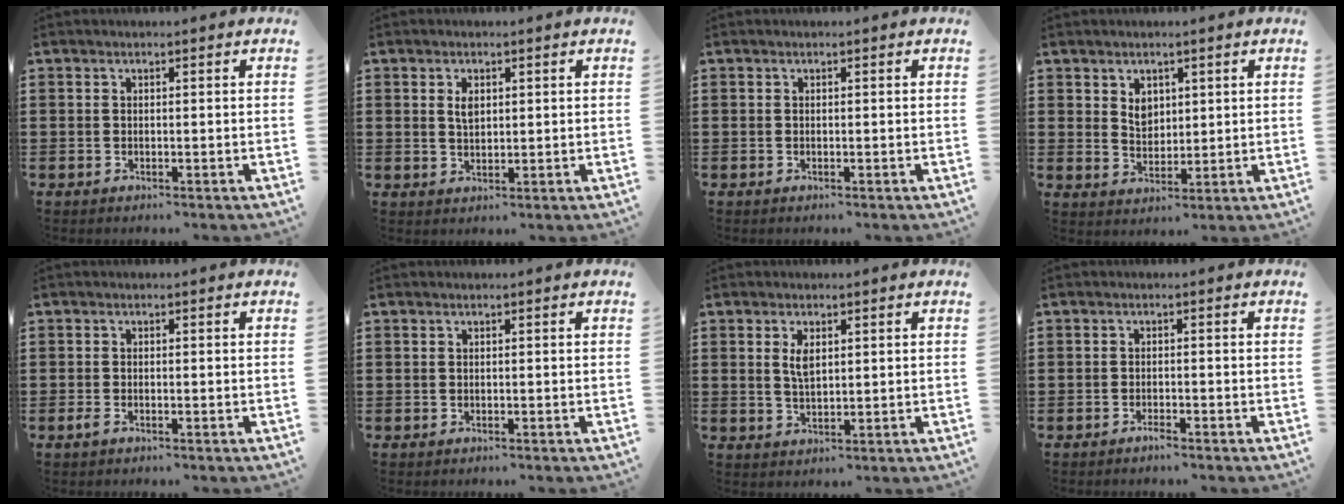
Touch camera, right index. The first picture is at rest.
{"total": 2.3, "force": [0.7, 1.2, 1.8], "torque": [-0.031, 0.002, 0.011]}
{"total": 0.0}
{"total": 3.3, "force": [1.6, 2.4, 1.6], "torque": [-0.031, 0.006, 0.028]}
{"total": 0.9, "force": [-0.4, 0.2, 0.8], "torque": [-0.031, -0.010, -0.012]}
{"total": 0.0}
{"total": 3.1, "force": [1.0, 1.3, 2.6], "torque": [-0.057, 0.006, 0.017]}
{"total": 1.1, "force": [-1.0, 0.1, 0.4], "torque": [-0.011, -0.005, -0.017]}